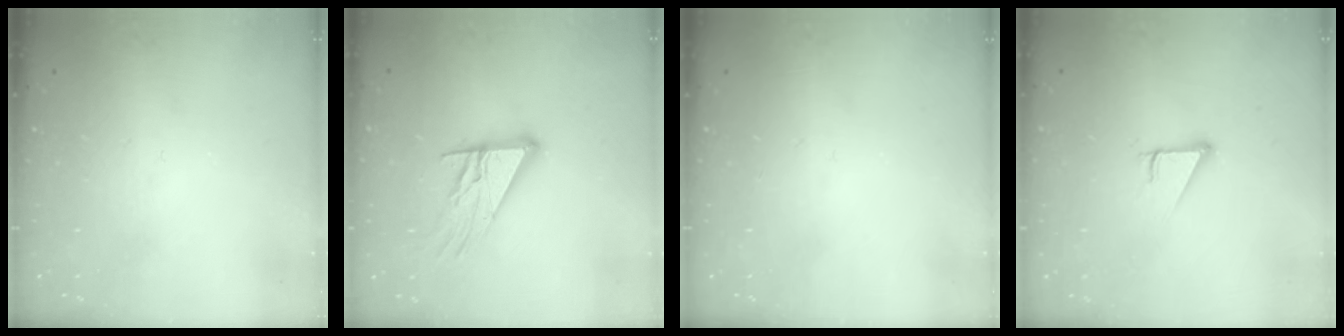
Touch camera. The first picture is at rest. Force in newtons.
{"total": 13.6, "press": 13.5, "slide": 1.3}
{"total": 0.0}
{"total": 2.7, "press": 2.7, "slide": 0.0}